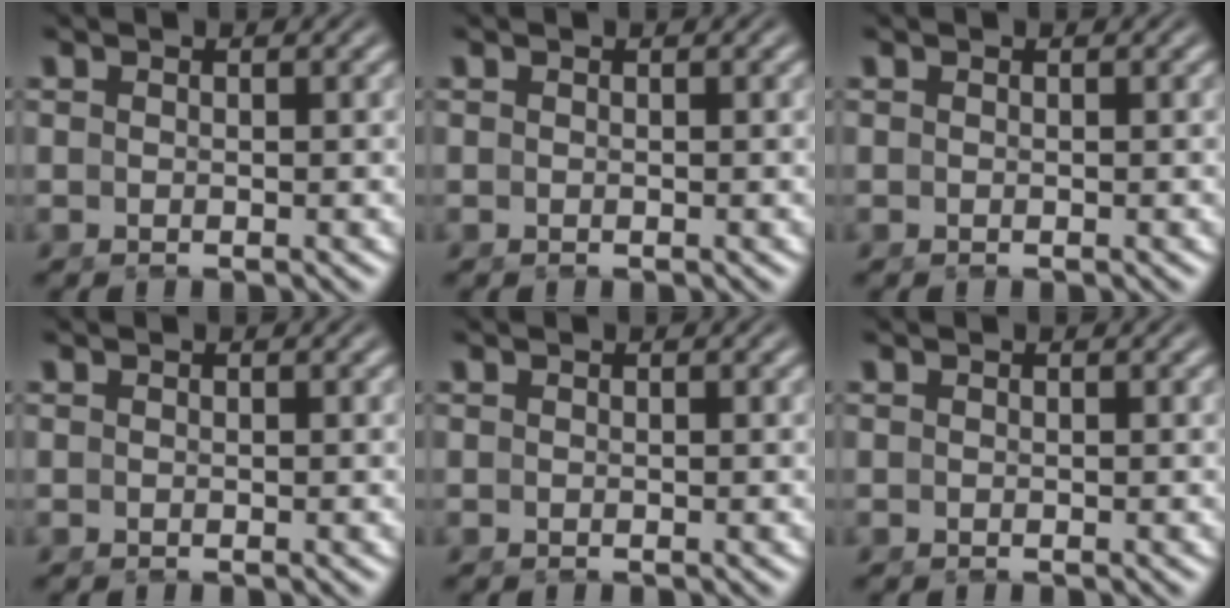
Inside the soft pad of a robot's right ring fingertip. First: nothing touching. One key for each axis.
{"total": 0.0}
{"total": 0.0}
{"total": 0.0}
{"total": 0.0}
{"total": 0.0}